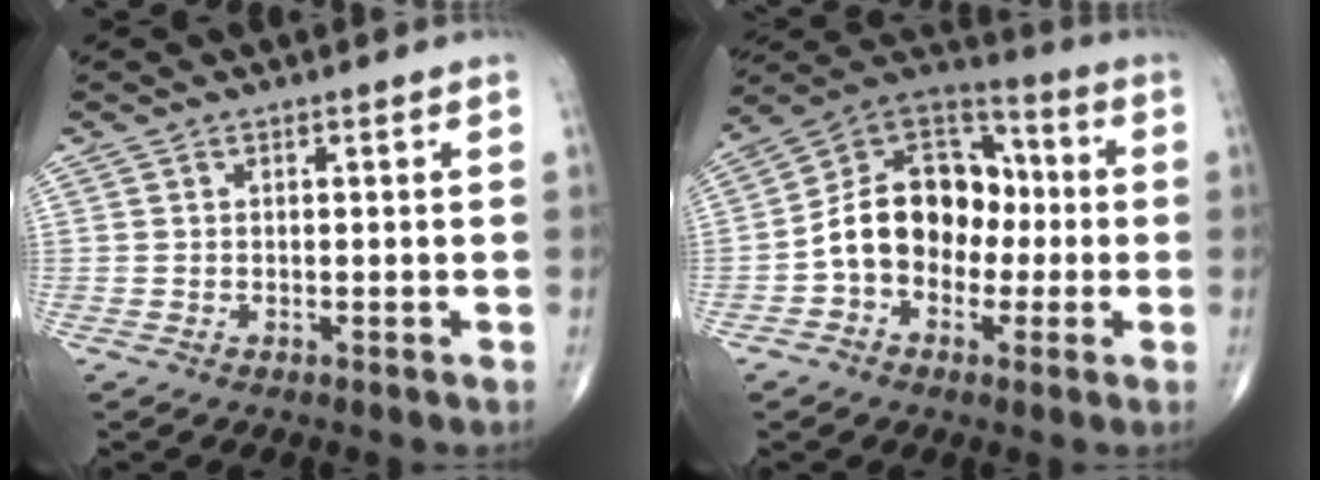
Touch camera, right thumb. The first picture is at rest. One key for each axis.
{"total": 15.5, "fx": -1.8, "fy": 11.5, "fz": 10.2, "tx": -0.133, "ty": 0.049, "tz": -0.044}